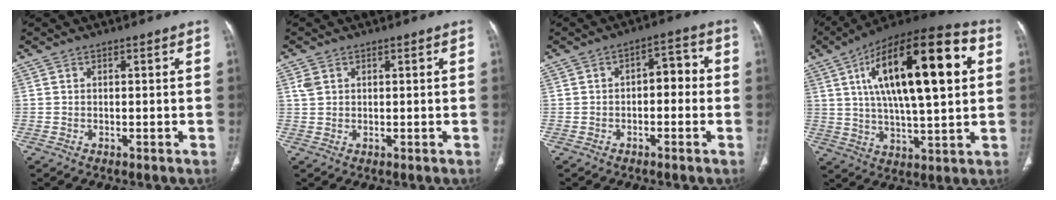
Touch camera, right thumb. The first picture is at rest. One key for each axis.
{"total": 1.9, "fx": 0.9, "fy": 1.4, "fz": 1.0, "tx": -0.022, "ty": 0.003, "tz": 0.023}
{"total": 5.5, "fx": -0.5, "fy": 3.2, "fz": 4.5, "tx": -0.042, "ty": 0.026, "tz": -0.017}
{"total": 26.4, "fx": 6.8, "fy": 9.1, "fz": 23.8, "tx": -0.384, "ty": 0.016, "tz": 0.100}